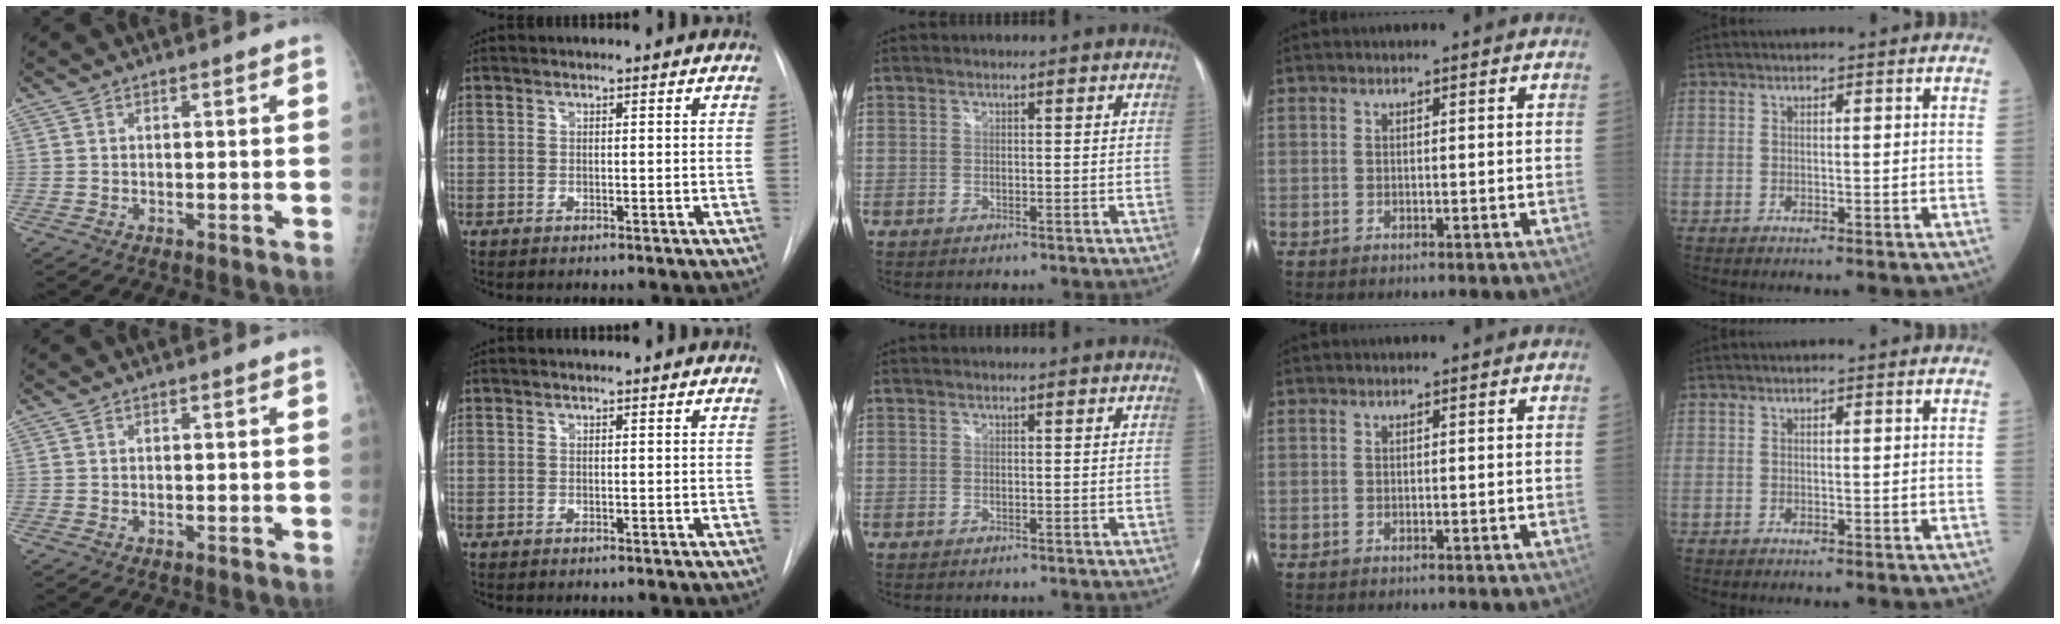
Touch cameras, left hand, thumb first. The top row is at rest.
{}